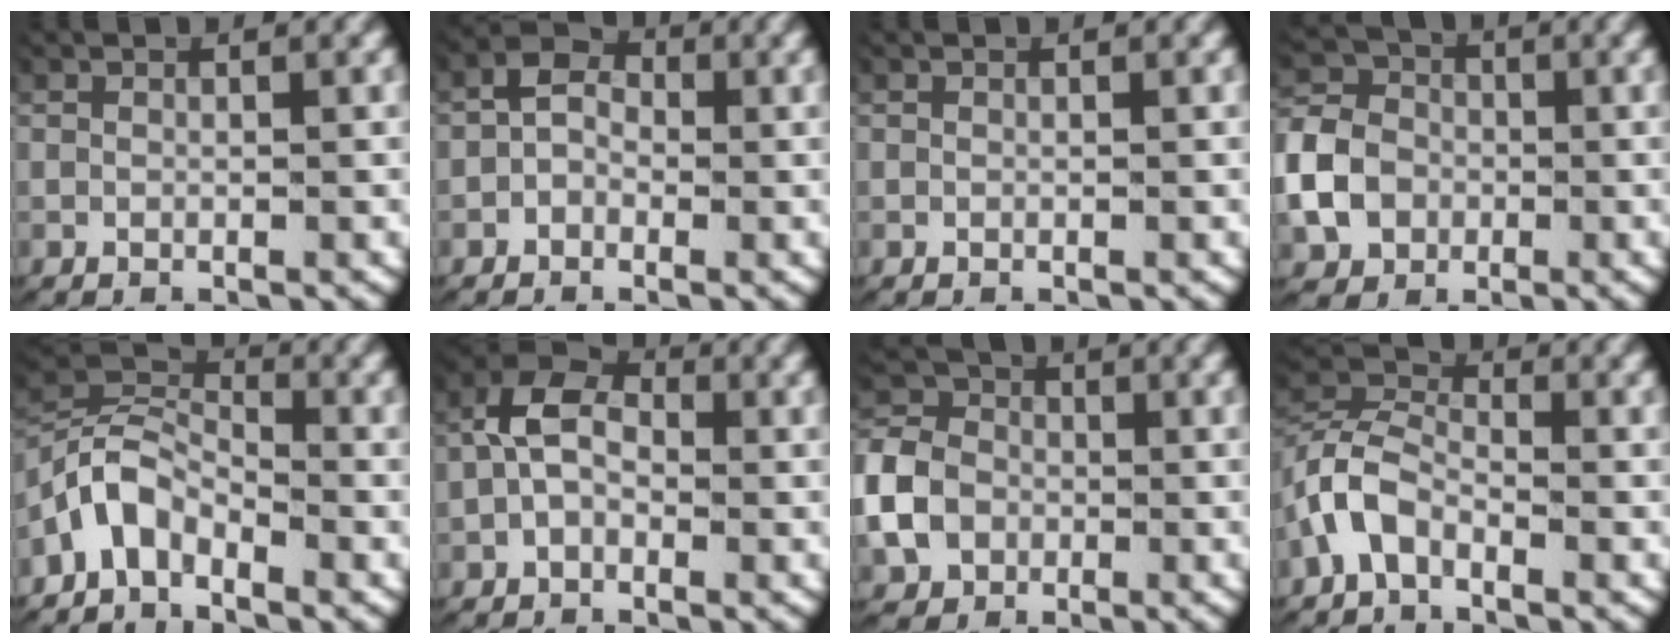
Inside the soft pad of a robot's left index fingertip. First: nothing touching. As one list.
[{"total": 4.6, "force": [0.8, 3.6, 2.6], "torque": [-0.033, 0.005, 0.001]}, {"total": 0.0}, {"total": 7.3, "force": [-1.1, 6.4, 3.2], "torque": [-0.073, -0.015, -0.023]}, {"total": 7.0, "force": [-1.1, 5.9, 3.5], "torque": [-0.084, -0.009, -0.032]}, {"total": 5.6, "force": [0.9, 3.9, 3.8], "torque": [-0.064, 0.011, 0.001]}, {"total": 7.4, "force": [-0.7, 6.4, 3.5], "torque": [-0.079, -0.011, -0.017]}, {"total": 3.9, "force": [-1.2, 3.2, 2.0], "torque": [-0.054, -0.001, -0.030]}]